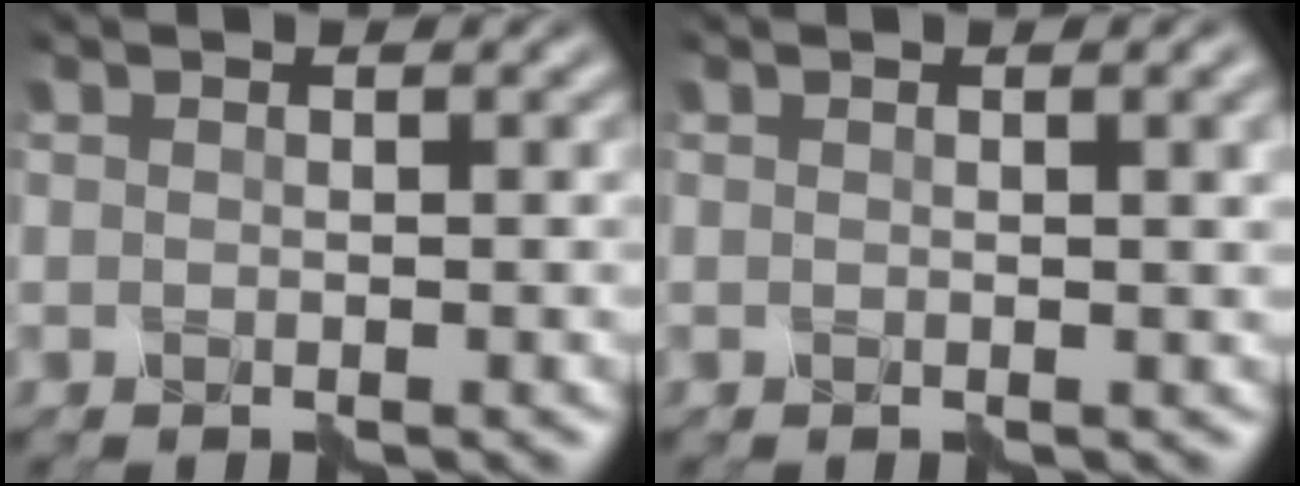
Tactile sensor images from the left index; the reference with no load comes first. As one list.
[{"total": 2.2, "force": [0.7, 0.7, 2.0], "torque": [-0.019, 0.005, 0.007]}]